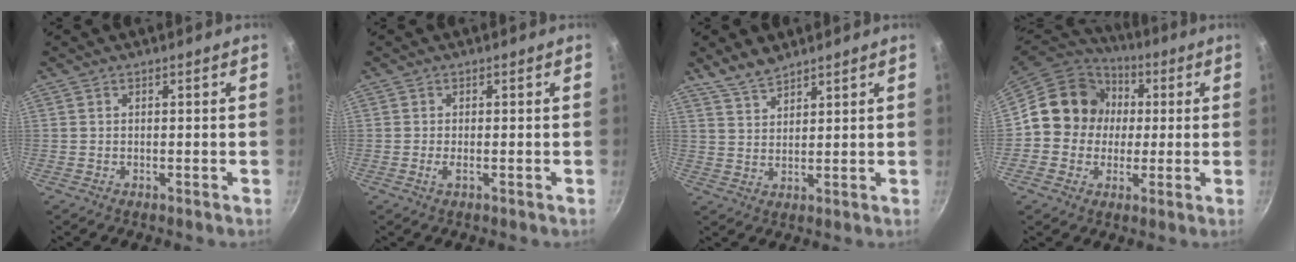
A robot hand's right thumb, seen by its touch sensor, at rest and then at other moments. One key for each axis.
{"total": 1.2, "fx": -0.4, "fy": 0.3, "fz": 1.1, "tx": -0.027, "ty": -0.001, "tz": -0.009}
{"total": 5.2, "fx": 4.5, "fy": 1.8, "fz": 2.0, "tx": -0.032, "ty": -0.020, "tz": 0.091}
{"total": 14.1, "fx": 1.4, "fy": 12.8, "fz": 5.6, "tx": -0.057, "ty": 0.024, "tz": 0.008}